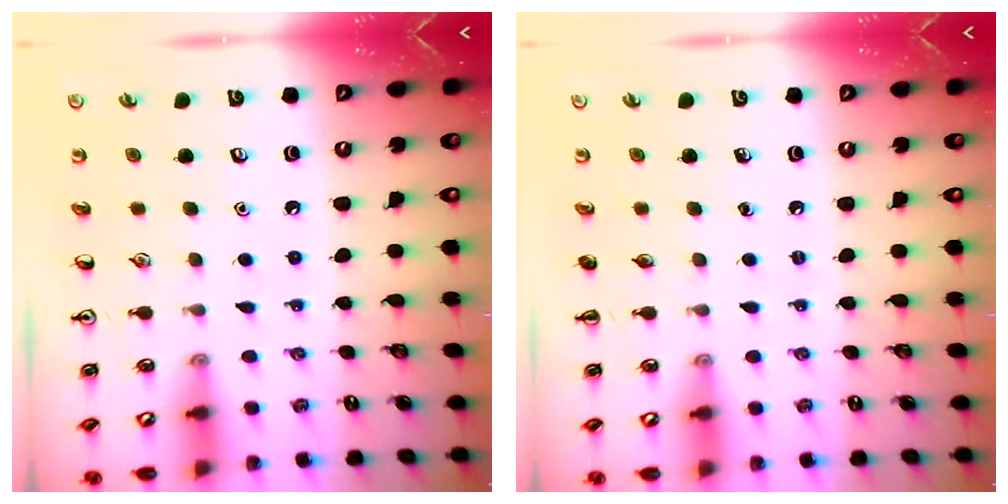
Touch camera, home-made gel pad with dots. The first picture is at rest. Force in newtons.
{"total": 0.0}